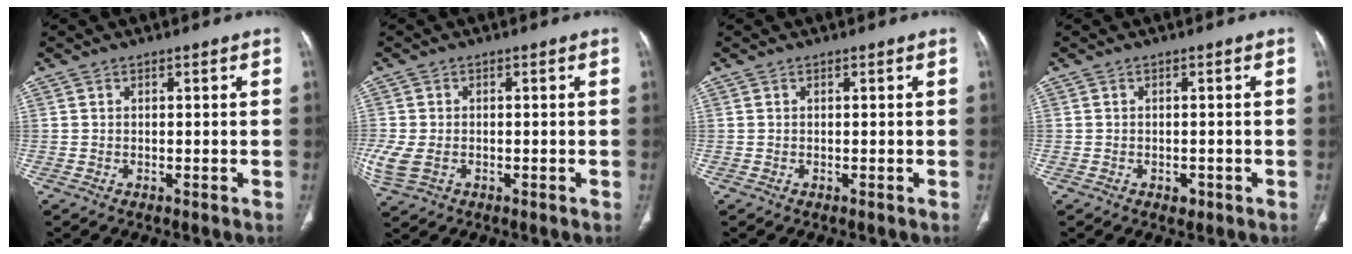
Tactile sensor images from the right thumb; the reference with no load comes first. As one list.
[{"total": 6.0, "force": [-1.4, 4.1, 4.1], "torque": [-0.109, 0.000, -0.020]}, {"total": 0.0}, {"total": 1.4, "force": [-0.7, 1.0, 0.6], "torque": [-0.005, 0.002, -0.006]}]